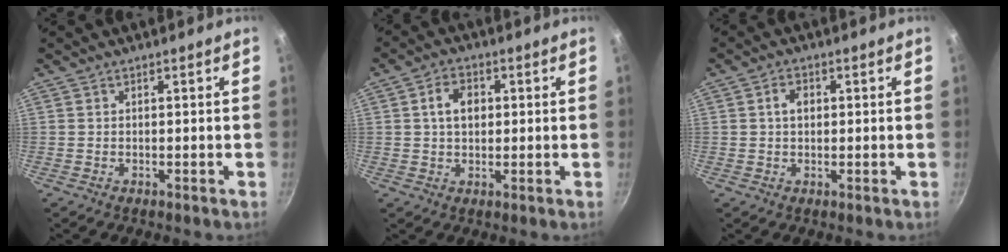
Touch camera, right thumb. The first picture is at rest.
{"total": 5.5, "force": [0.8, 3.9, 3.8], "torque": [-0.049, 0.009, 0.010]}
{"total": 3.0, "force": [0.5, 2.1, 2.0], "torque": [-0.021, 0.006, 0.006]}